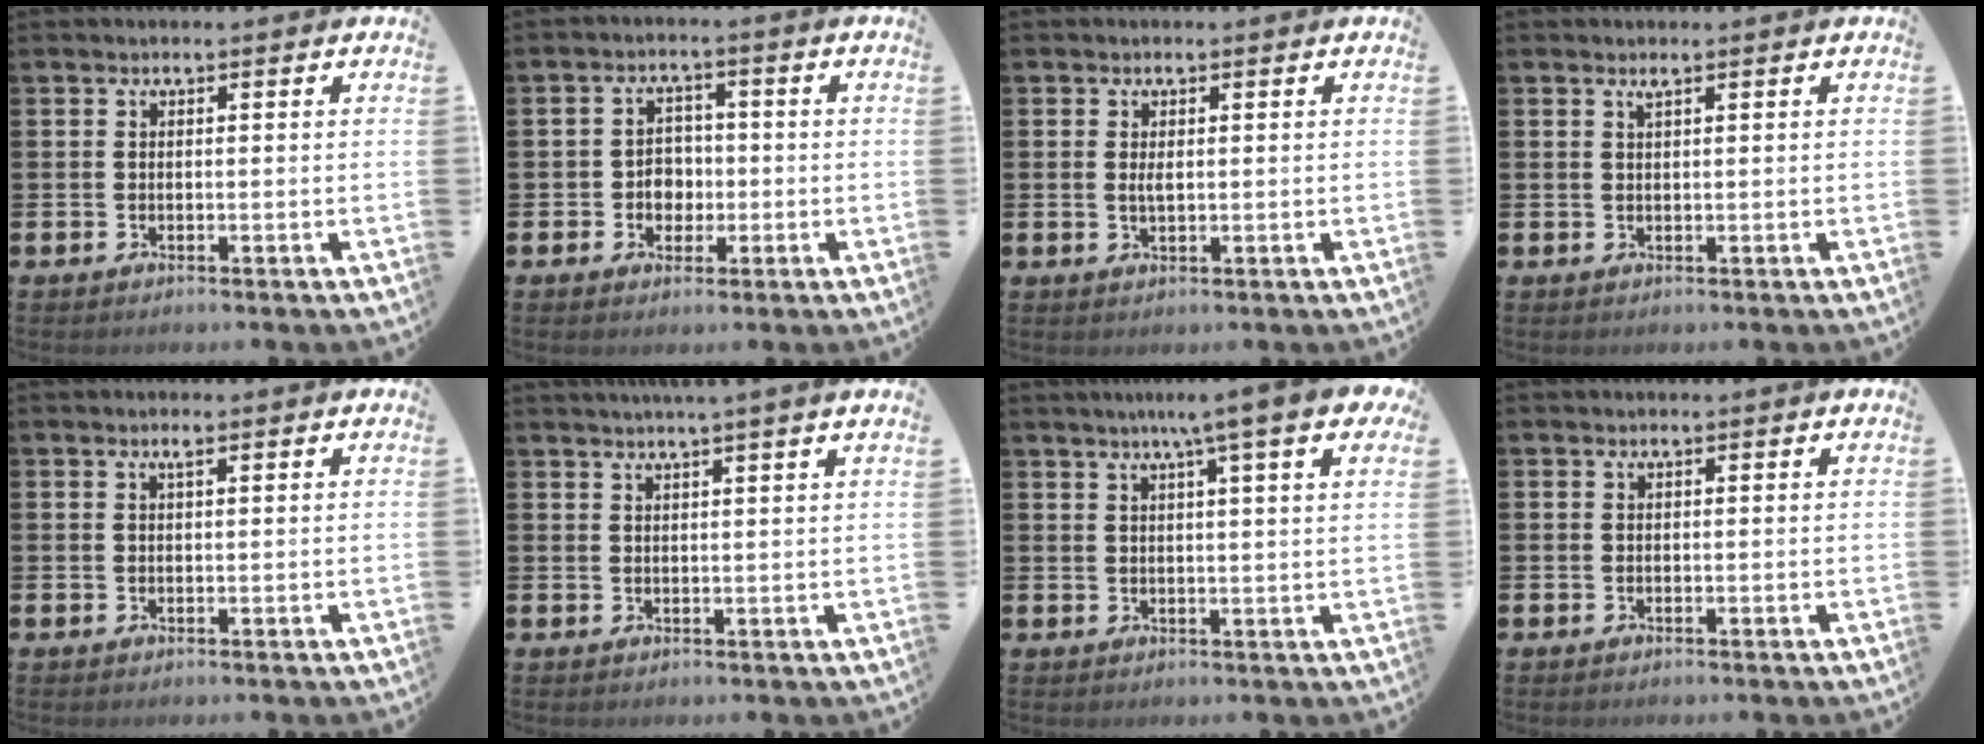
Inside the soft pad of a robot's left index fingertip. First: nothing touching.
{"total": 3.2, "force": [-0.5, 2.9, 1.2], "torque": [-0.025, 0.004, -0.017]}
{"total": 1.3, "force": [0.3, 0.4, 1.2], "torque": [-0.024, 0.002, 0.005]}
{"total": 0.9, "force": [0.7, 0.0, 0.5], "torque": [-0.008, -0.001, 0.012]}
{"total": 1.0, "force": [0.6, 0.1, 0.7], "torque": [-0.011, 0.001, 0.010]}
{"total": 2.1, "force": [1.9, -0.9, 0.6], "torque": [-0.017, -0.004, 0.036]}
{"total": 6.6, "force": [4.8, 0.2, 4.5], "torque": [-0.080, -0.014, 0.078]}
{"total": 0.0}